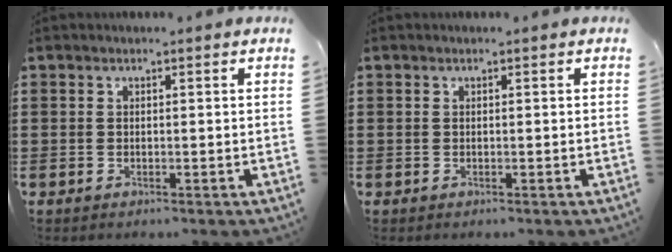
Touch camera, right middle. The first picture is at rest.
{"total": 0.0}